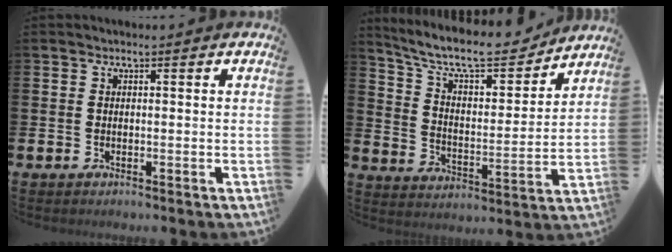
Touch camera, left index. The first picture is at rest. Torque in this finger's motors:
{"motor_torque": [1.01, -1.13, 0.42, 0.16]}